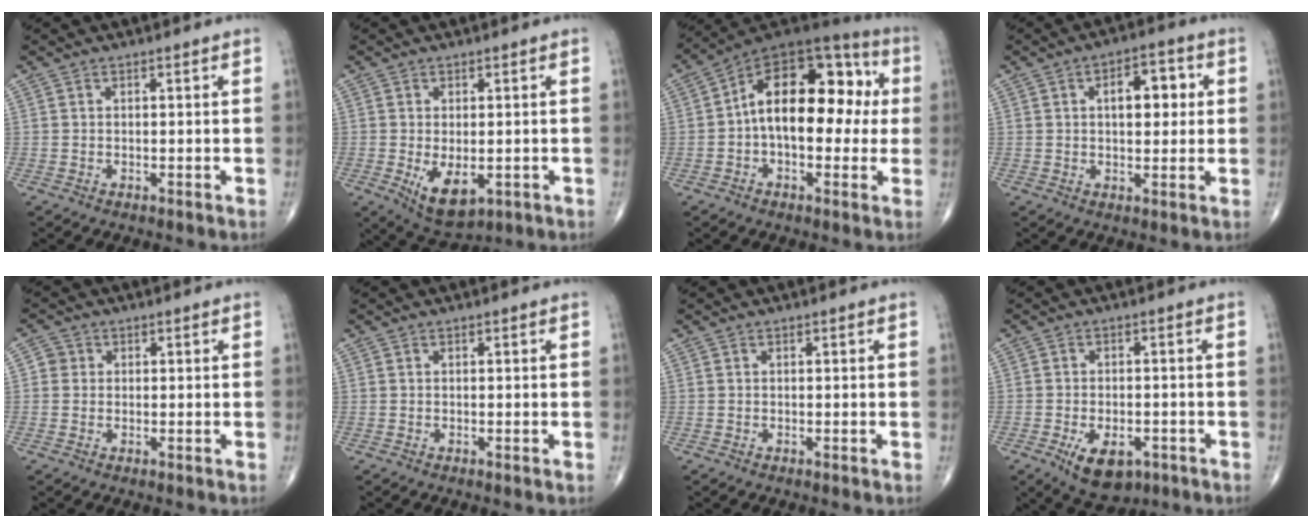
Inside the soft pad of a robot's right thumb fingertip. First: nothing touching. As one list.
[{"total": 7.2, "force": [-1.7, 3.8, 5.9], "torque": [-0.090, -0.015, -0.015]}, {"total": 19.9, "force": [1.0, 11.3, 16.3], "torque": [-0.212, 0.051, 0.003]}, {"total": 8.1, "force": [1.7, 4.4, 6.6], "torque": [-0.065, 0.011, 0.021]}, {"total": 2.2, "force": [0.2, 2.1, 0.6], "torque": [0.004, 0.004, -0.001]}, {"total": 0.0}, {"total": 0.0}, {"total": 8.2, "force": [-3.7, 4.6, 5.7], "torque": [-0.082, 0.006, -0.049]}]